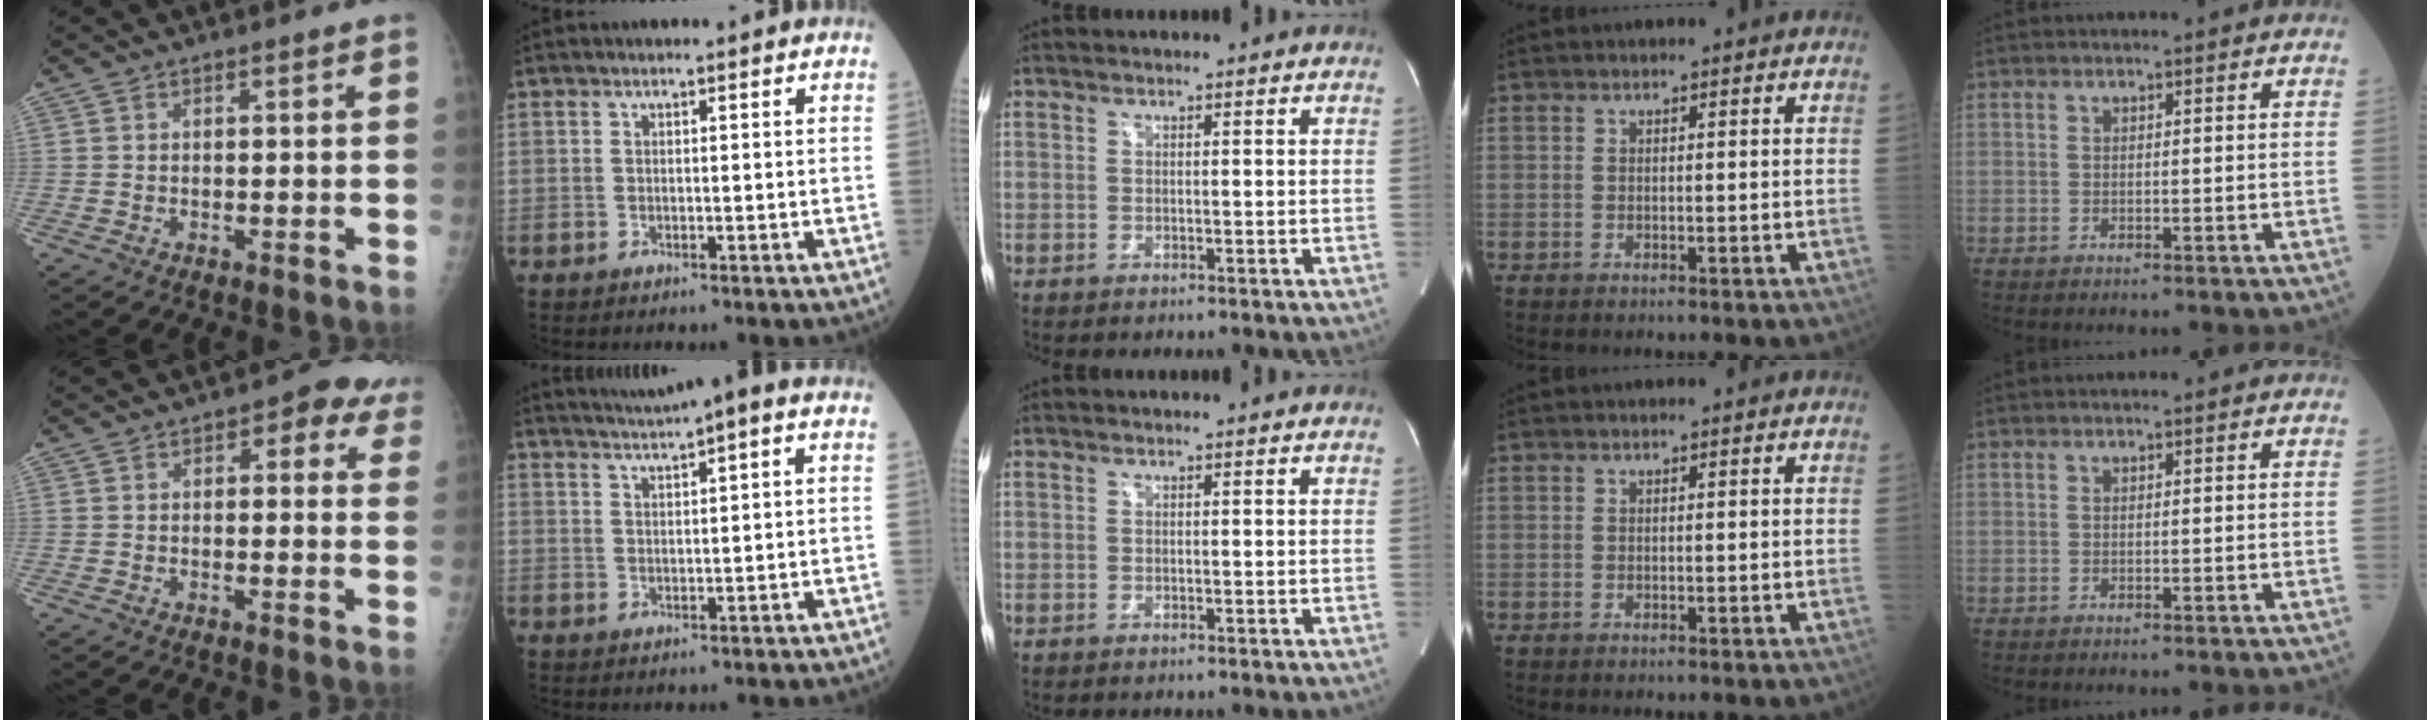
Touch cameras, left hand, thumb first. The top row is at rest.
{"thumb": {"total": 6.0, "force": [3.0, 3.3, 4.0], "torque": [-0.006, -0.003, 0.025]}, "index": {"total": 6.0, "force": [4.3, 0.0, 4.2], "torque": [-0.075, 0.027, 0.069]}}